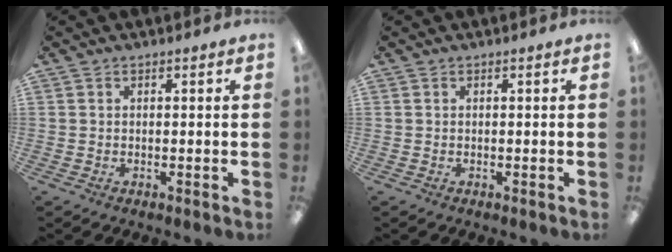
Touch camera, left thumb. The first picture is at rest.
{"total": 0.0}